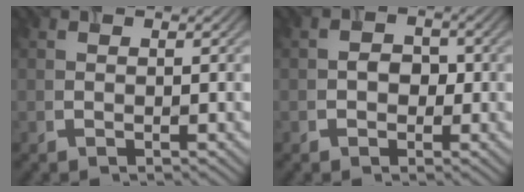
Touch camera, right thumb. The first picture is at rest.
{"total": 2.3, "force": [-1.0, 1.9, 0.9], "torque": [-0.010, -0.002, -0.022]}